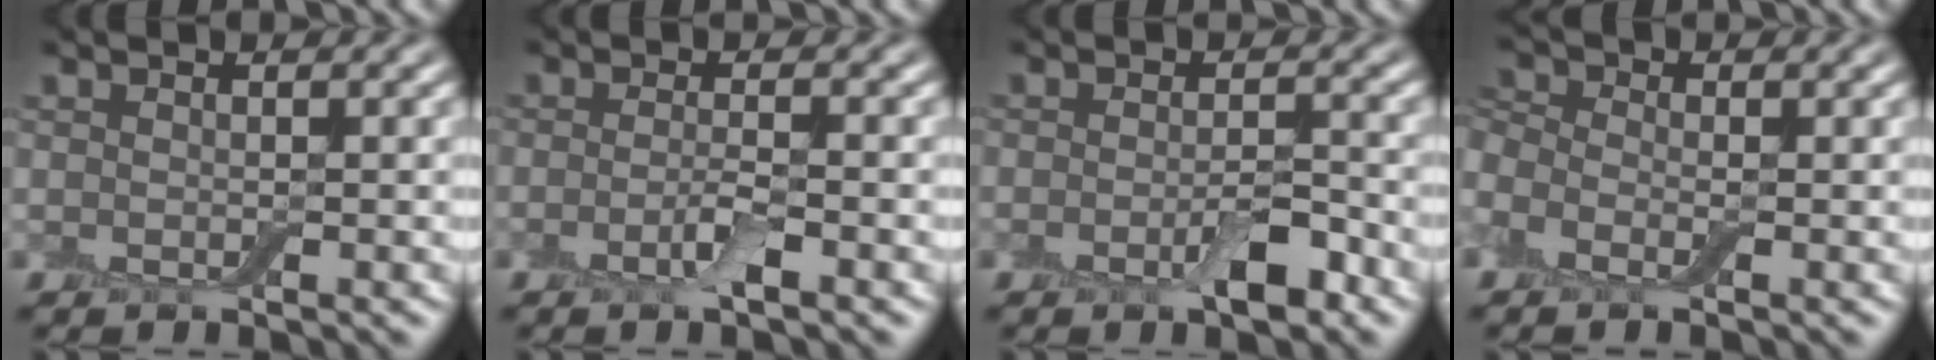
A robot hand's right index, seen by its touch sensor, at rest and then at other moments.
{"total": 2.0, "force": [-0.9, 0.3, 1.7], "torque": [-0.034, -0.001, -0.022]}
{"total": 2.9, "force": [-1.4, 1.0, 2.3], "torque": [-0.037, 0.002, -0.027]}
{"total": 2.5, "force": [-0.7, 1.7, 1.7], "torque": [-0.046, 0.004, -0.034]}